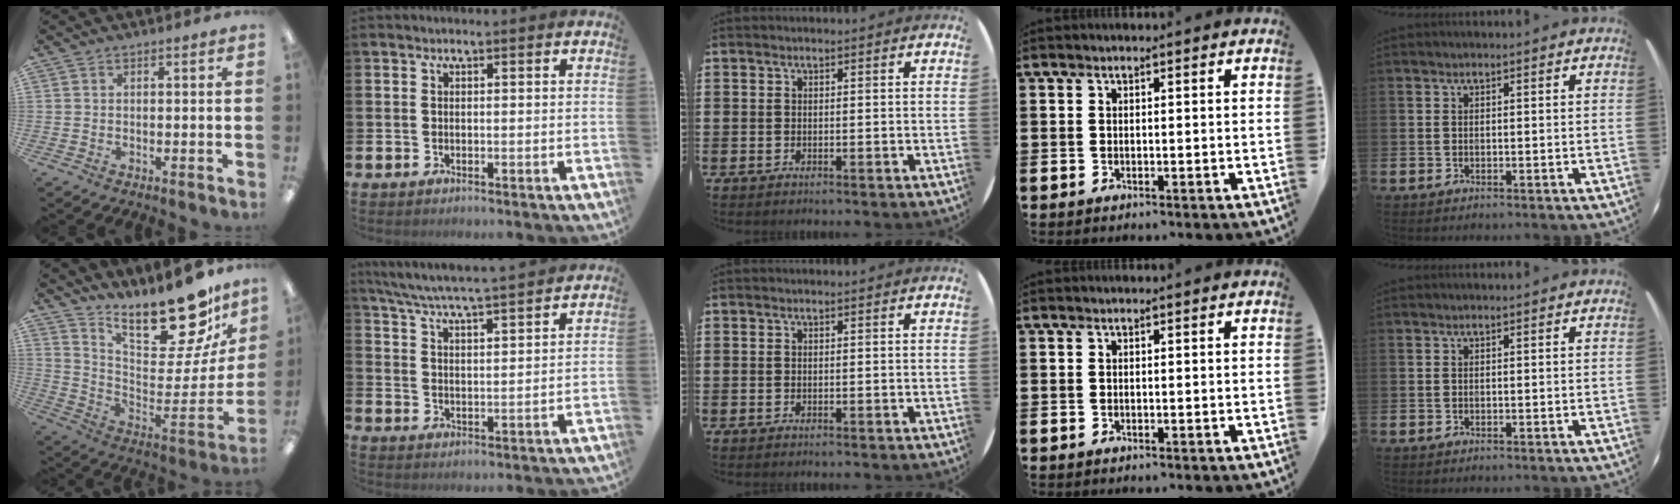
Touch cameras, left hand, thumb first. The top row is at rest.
{"thumb": {"total": 22.4, "force": [18.2, 7.3, 10.9], "torque": [-0.131, -0.146, 0.302]}, "index": {"total": 6.7, "force": [6.4, -0.1, 1.9], "torque": [-0.063, -0.042, 0.113]}}